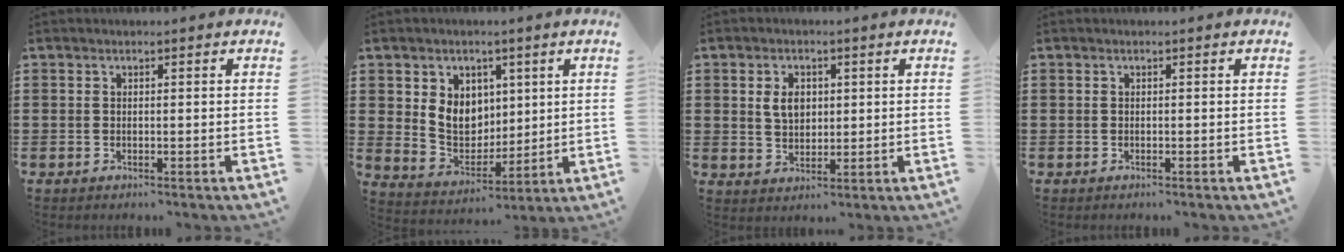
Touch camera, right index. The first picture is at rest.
{"total": 7.0, "force": [1.9, 6.1, 2.9], "torque": [-0.062, 0.009, 0.036]}
{"total": 4.1, "force": [0.9, 2.9, 2.8], "torque": [-0.055, 0.009, 0.013]}
{"total": 0.0}